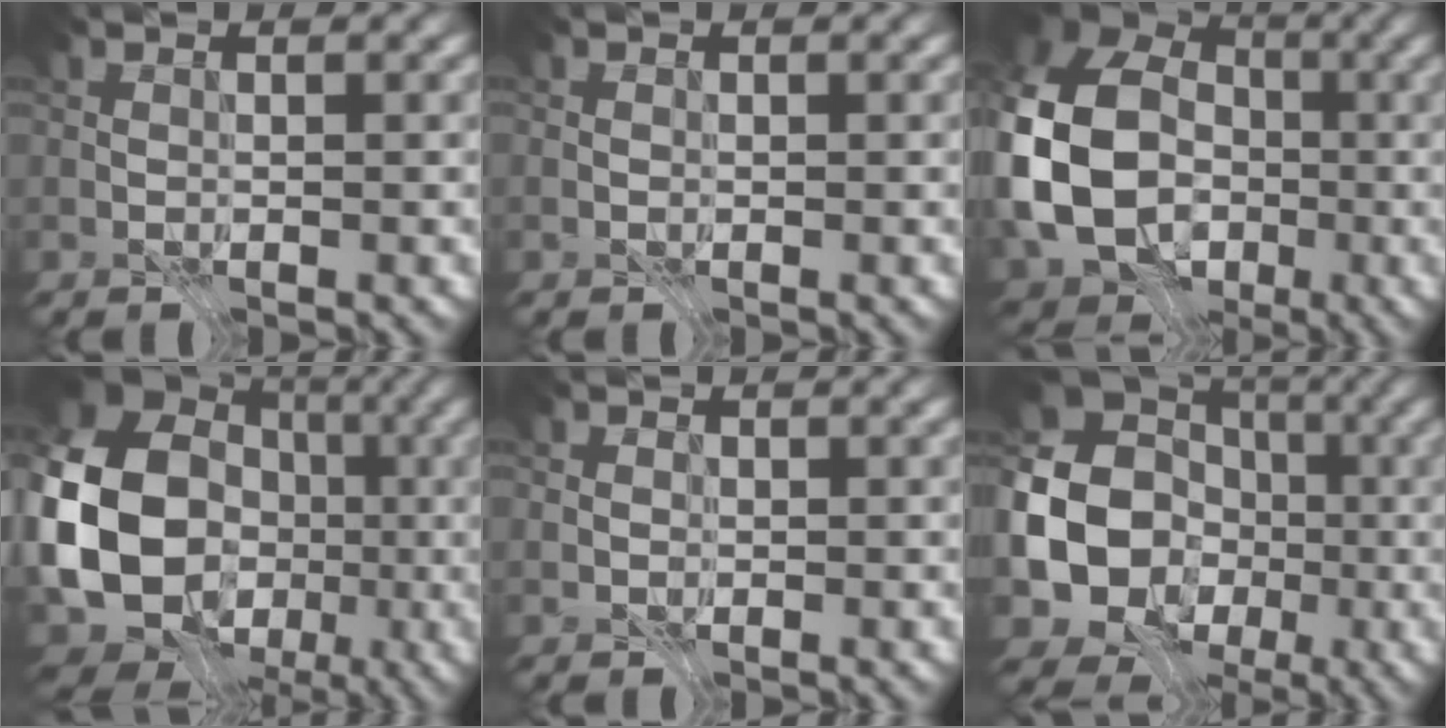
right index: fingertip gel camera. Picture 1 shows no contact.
{"total": 0.0}
{"total": 14.4, "force": [-2.5, 11.6, 8.3], "torque": [-0.204, -0.006, -0.062]}
{"total": 19.1, "force": [-2.5, 16.2, 9.9], "torque": [-0.200, -0.023, -0.064]}
{"total": 0.9, "force": [-0.1, 0.9, 0.2], "torque": [-0.002, -0.002, -0.002]}
{"total": 14.5, "force": [-2.6, 12.8, 6.3], "torque": [-0.142, -0.022, -0.066]}